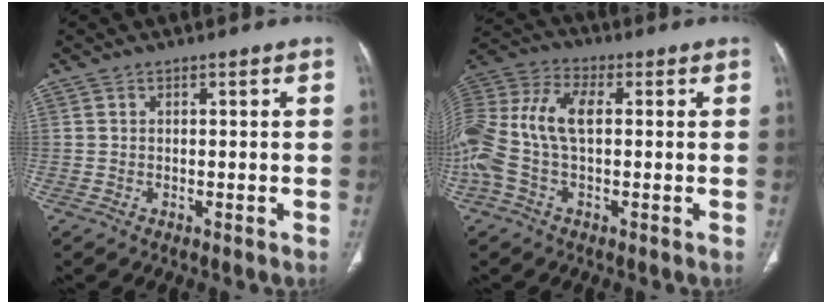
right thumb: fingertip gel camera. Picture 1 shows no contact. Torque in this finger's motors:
{"motor_torque": [1.20, 1.18, 1.20, -0.11, 0.23]}